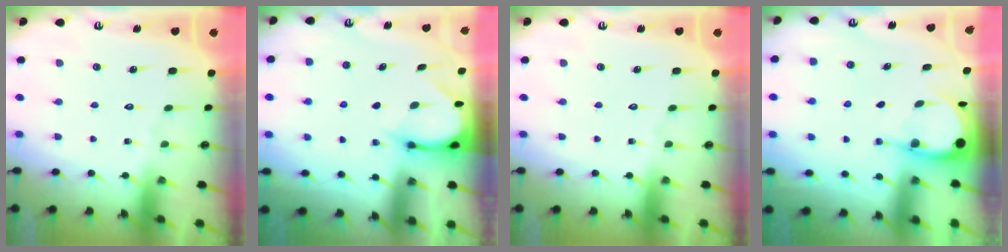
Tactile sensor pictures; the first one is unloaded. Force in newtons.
{"total": 3.3, "press": 3.3, "slide": 0.3}
{"total": 0.0}
{"total": 3.9, "press": 3.9, "slide": 0.4}